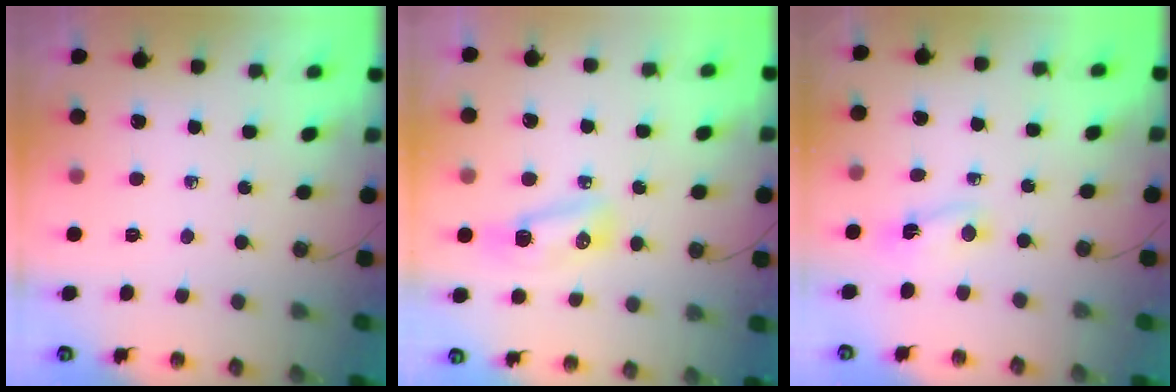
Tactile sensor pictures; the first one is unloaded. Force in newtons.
{"total": 8.5, "press": 8.1, "slide": 2.7}
{"total": 2.4, "press": 2.3, "slide": 0.4}